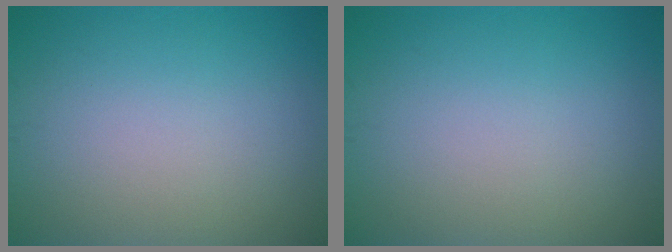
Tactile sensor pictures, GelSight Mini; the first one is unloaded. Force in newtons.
{"total": 0.0}